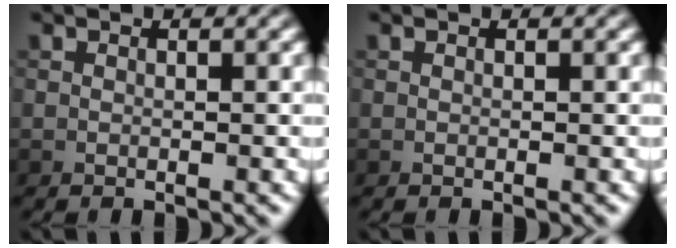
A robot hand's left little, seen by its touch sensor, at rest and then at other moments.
{"total": 0.0}